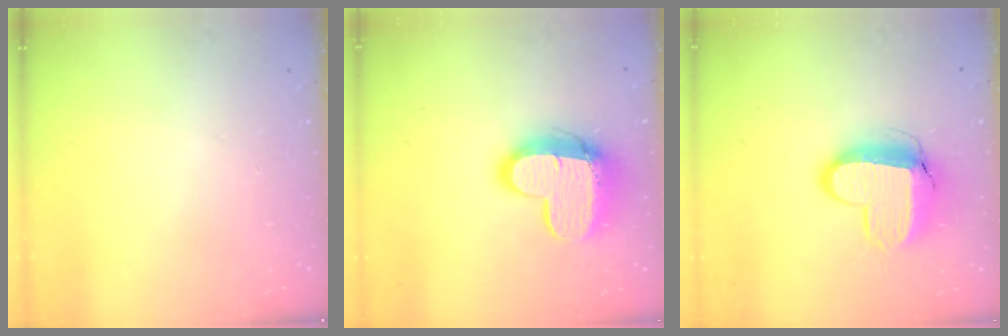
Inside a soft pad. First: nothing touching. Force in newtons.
{"total": 13.7, "press": 13.6, "slide": 1.3}
{"total": 12.8, "press": 12.8, "slide": 1.0}